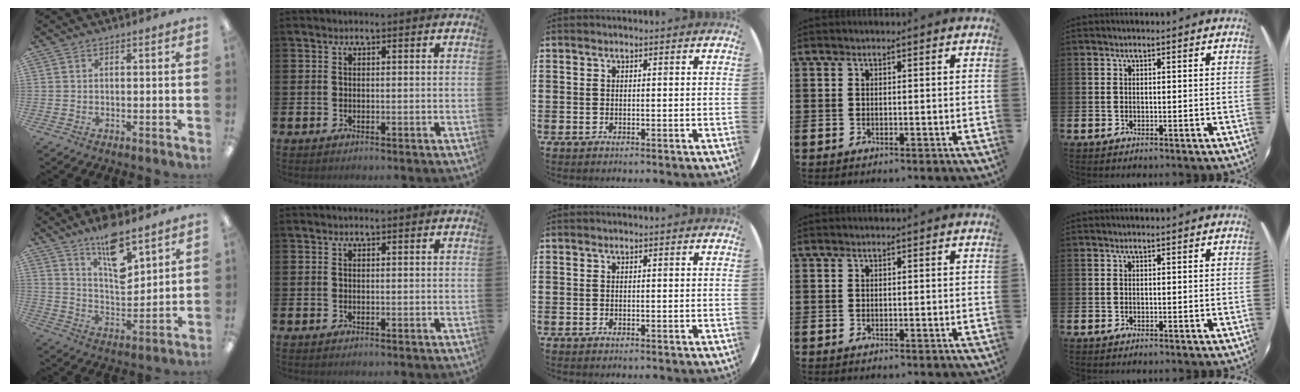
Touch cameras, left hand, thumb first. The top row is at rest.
{"thumb": {"total": 13.1, "force": [9.4, 4.6, 7.8], "torque": [-0.119, -0.056, 0.161]}}